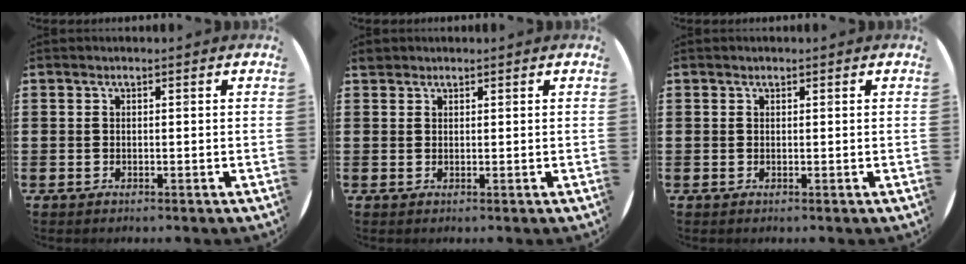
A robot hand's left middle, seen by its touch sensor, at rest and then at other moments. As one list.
[{"total": 1.1, "force": [1.0, 0.4, -0.1], "torque": [-0.001, 0.003, 0.020]}, {"total": 0.0}]